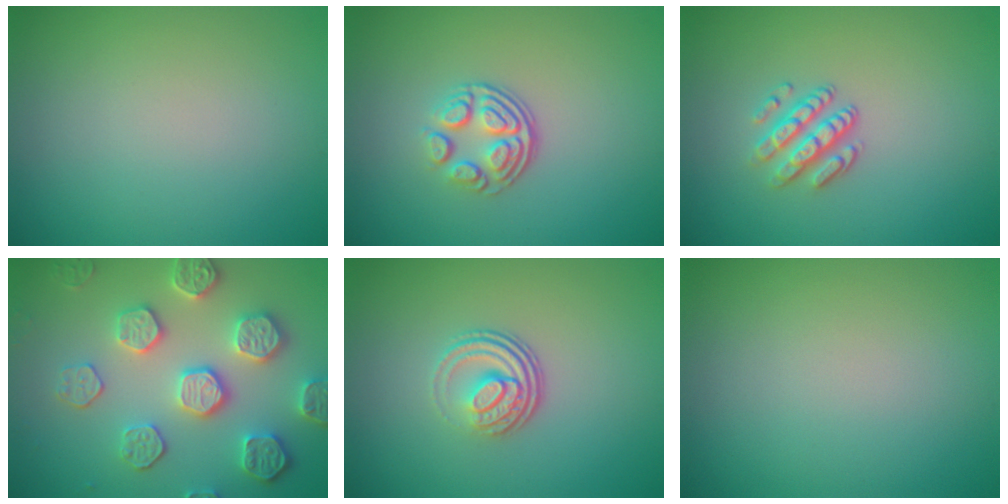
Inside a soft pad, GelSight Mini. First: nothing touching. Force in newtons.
{"total": 3.5, "press": 2.5, "slide": 2.5}
{"total": 2.9, "press": 2.3, "slide": 1.6}
{"total": 5.6, "press": 5.1, "slide": 2.2}
{"total": 3.6, "press": 2.5, "slide": 2.6}
{"total": 0.0}